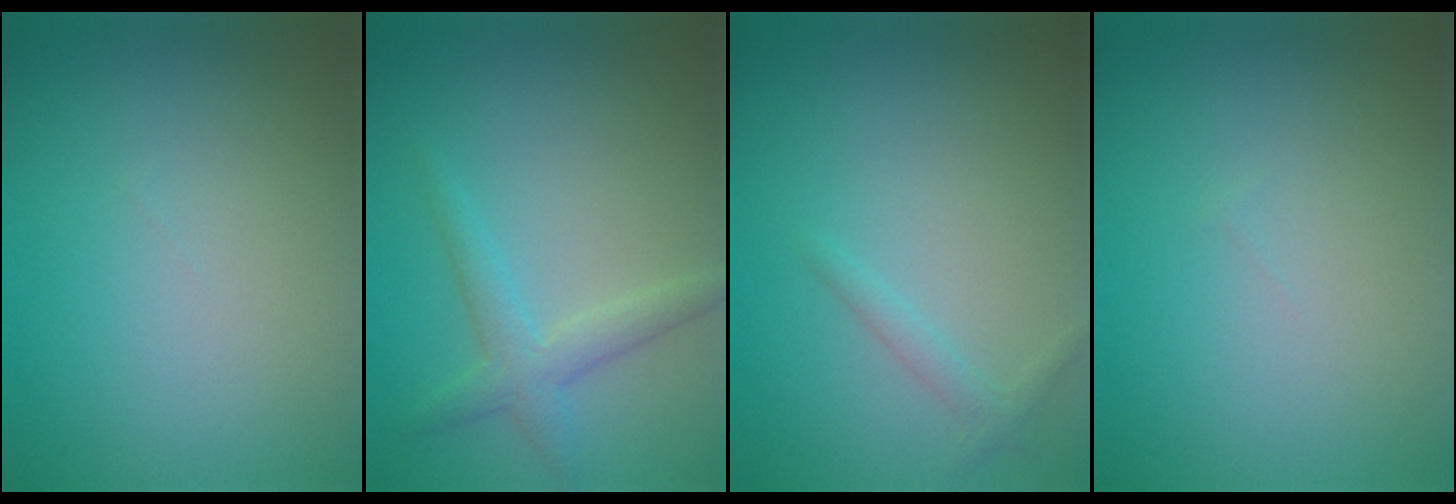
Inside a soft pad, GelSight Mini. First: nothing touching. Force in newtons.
{"total": 2.6, "press": 2.6, "slide": 0.1}
{"total": 1.1, "press": 1.1, "slide": 0.0}
{"total": 0.0}